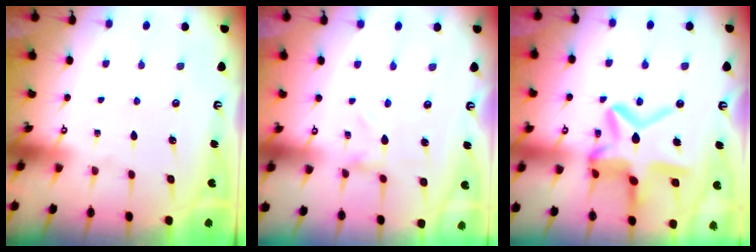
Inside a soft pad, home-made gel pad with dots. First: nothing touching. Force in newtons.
{"total": 0.8, "press": 0.8, "slide": 0.1}
{"total": 18.4, "press": 18.3, "slide": 1.7}